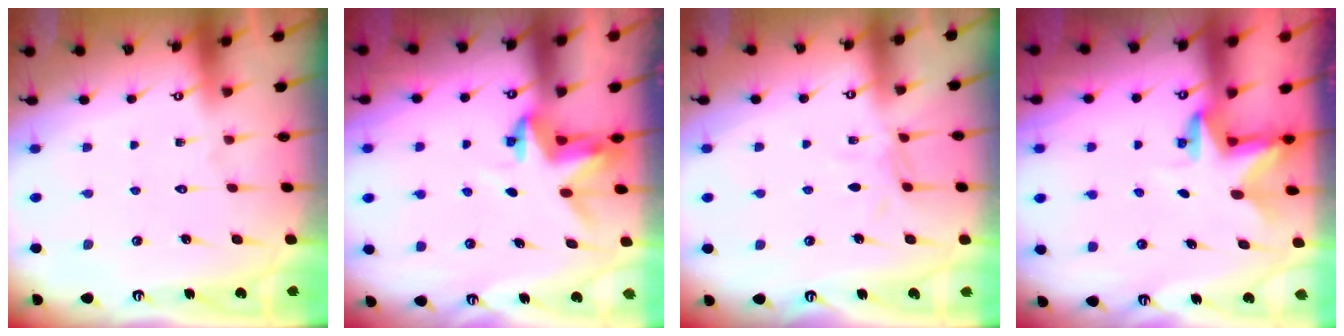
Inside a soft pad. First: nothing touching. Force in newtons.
{"total": 3.5, "press": 3.5, "slide": 0.3}
{"total": 5.0, "press": 5.0, "slide": 0.5}
{"total": 2.9, "press": 2.9, "slide": 0.2}